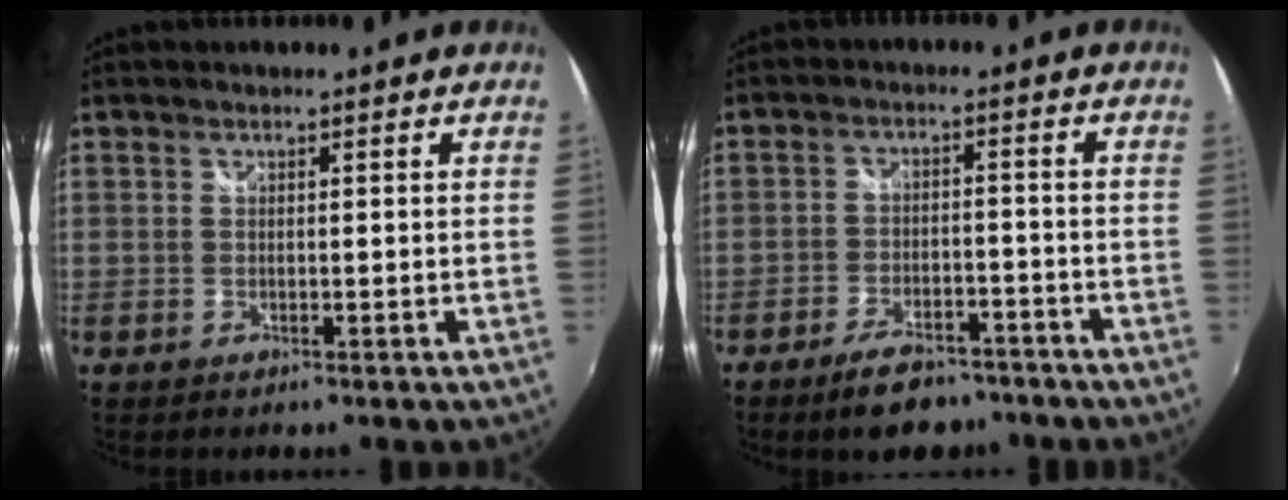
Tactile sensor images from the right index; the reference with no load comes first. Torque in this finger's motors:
{"motor_torque": [0.71, -0.70, 0.32, 0.02]}